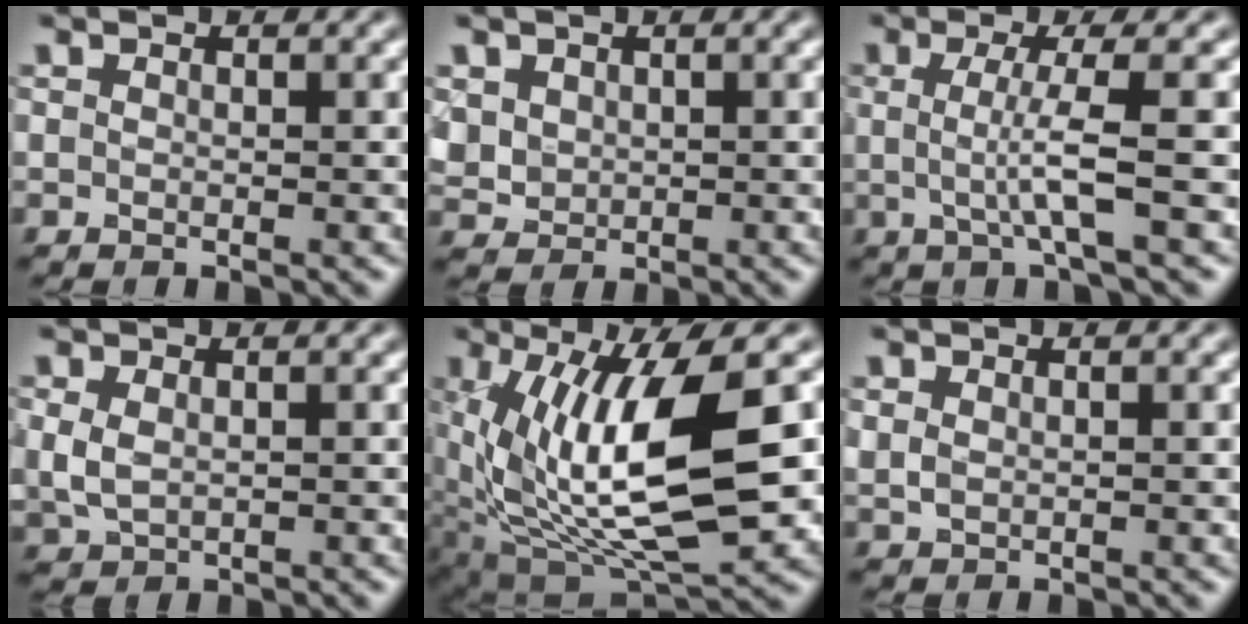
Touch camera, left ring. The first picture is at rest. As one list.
[{"total": 2.3, "force": [0.8, 2.0, 0.8], "torque": [-0.025, -0.005, 0.021]}, {"total": 4.0, "force": [-0.1, 0.6, 3.9], "torque": [-0.072, -0.005, -0.002]}, {"total": 2.5, "force": [0.1, 1.8, 1.7], "torque": [-0.047, -0.005, 0.007]}, {"total": 12.5, "force": [1.0, 5.7, 11.1], "torque": [-0.201, -0.019, 0.024]}, {"total": 1.1, "force": [0.2, 0.8, 0.7], "torque": [-0.018, -0.003, 0.009]}]